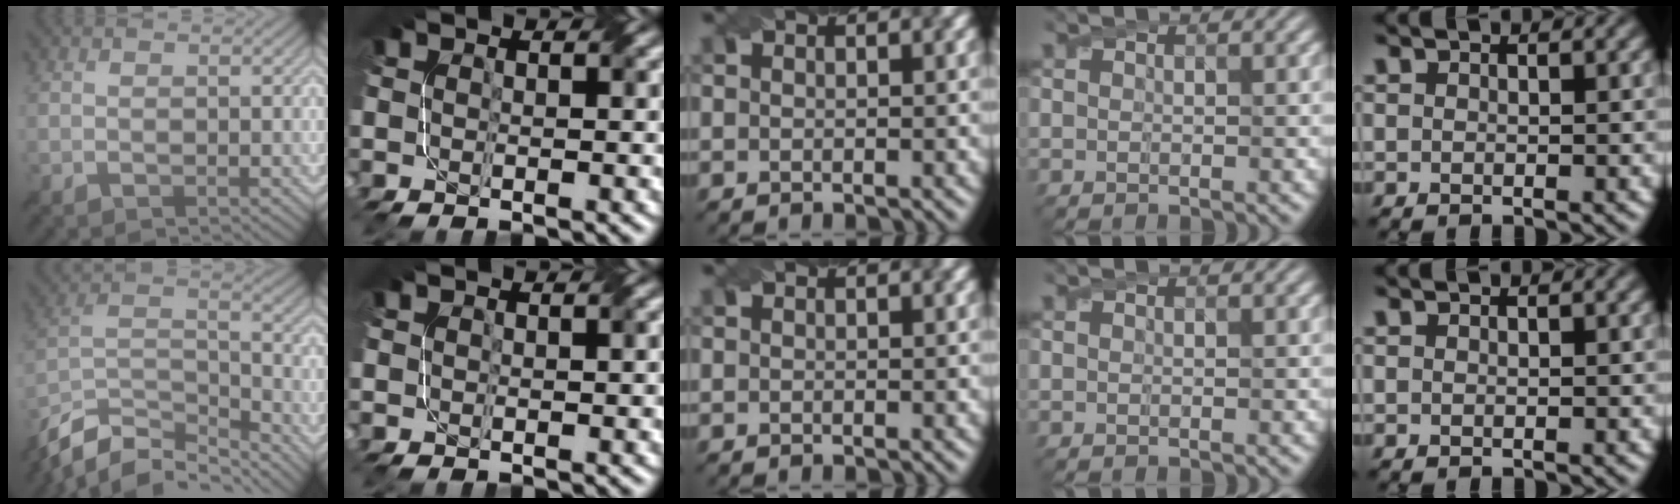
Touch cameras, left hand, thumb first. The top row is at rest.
{"thumb": {"total": 12.9, "force": [-10.3, 4.8, 6.1], "torque": [-0.145, -0.007, -0.186]}, "index": {"total": 0.7, "force": [0.3, 0.4, 0.5], "torque": [-0.008, 0.003, 0.008]}}